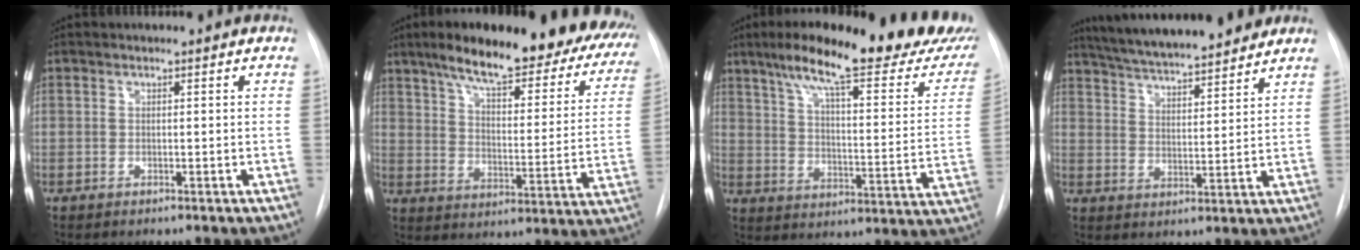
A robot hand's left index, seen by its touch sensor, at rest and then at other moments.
{"total": 27.6, "force": [21.7, 7.3, 15.4], "torque": [-0.203, -0.011, 0.267]}
{"total": 27.9, "force": [22.2, 4.5, 16.2], "torque": [-0.227, -0.029, 0.285]}
{"total": 17.1, "force": [15.1, 2.3, 7.7], "torque": [-0.132, 0.021, 0.232]}